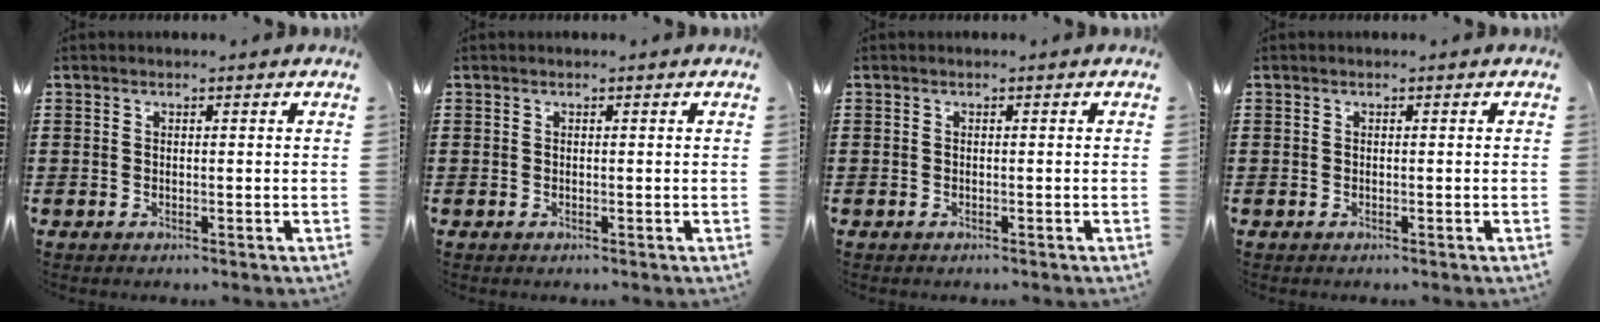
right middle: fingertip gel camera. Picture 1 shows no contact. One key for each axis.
{"total": 0.0}
{"total": 0.0}
{"total": 0.0}